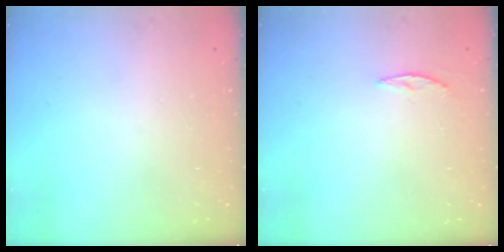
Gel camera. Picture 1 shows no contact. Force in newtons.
{"total": 3.5, "press": 3.5, "slide": 0.4}